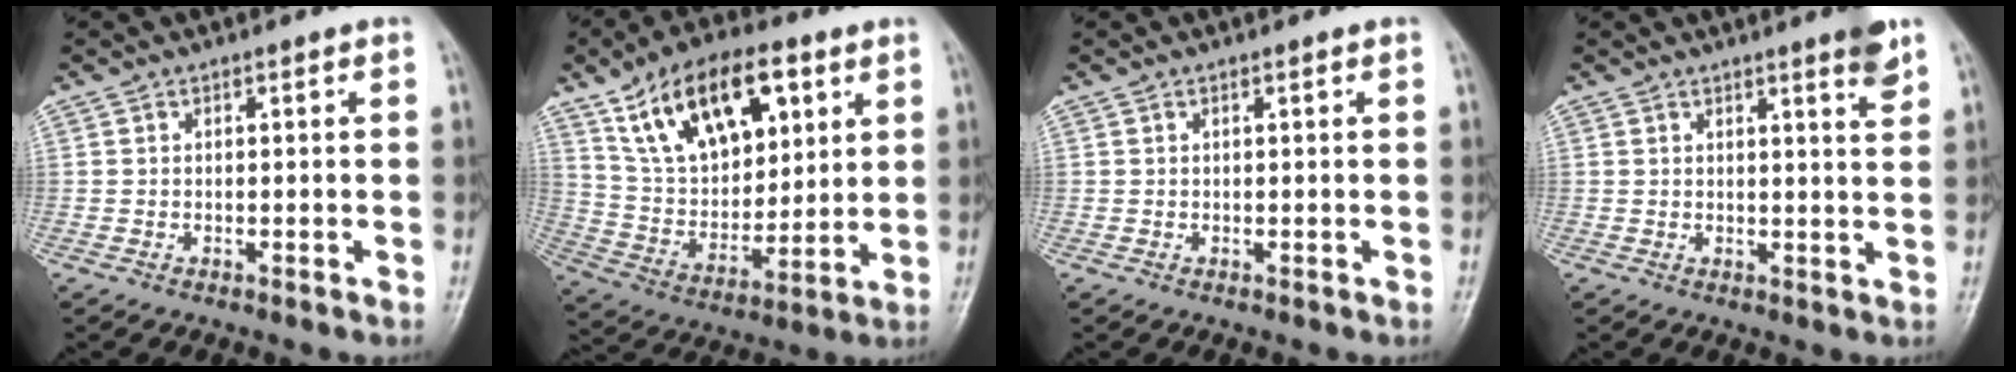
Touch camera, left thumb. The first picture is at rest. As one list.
[{"total": 20.4, "force": [9.7, 11.0, 14.1], "torque": [-0.192, -0.030, 0.178]}, {"total": 0.0}, {"total": 2.2, "force": [1.5, 0.1, 1.7], "torque": [-0.022, -0.009, 0.020]}]